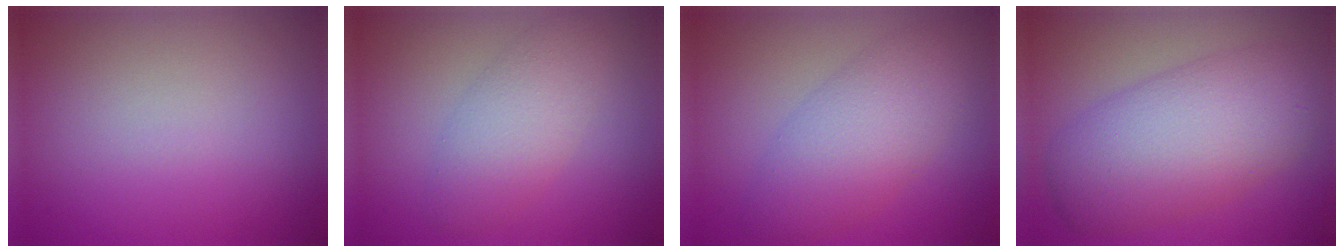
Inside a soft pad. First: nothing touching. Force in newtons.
{"total": 3.8, "press": 3.8, "slide": 0.2}
{"total": 5.4, "press": 5.4, "slide": 0.2}
{"total": 7.9, "press": 7.9, "slide": 0.2}